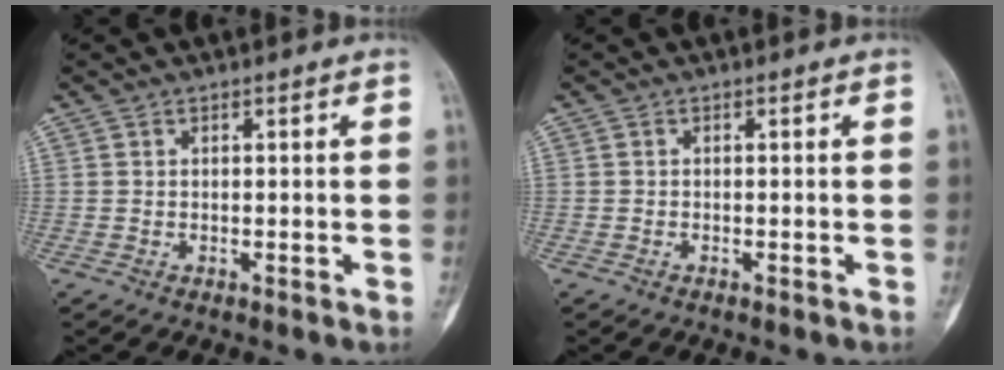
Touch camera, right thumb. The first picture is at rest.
{"total": 0.0}